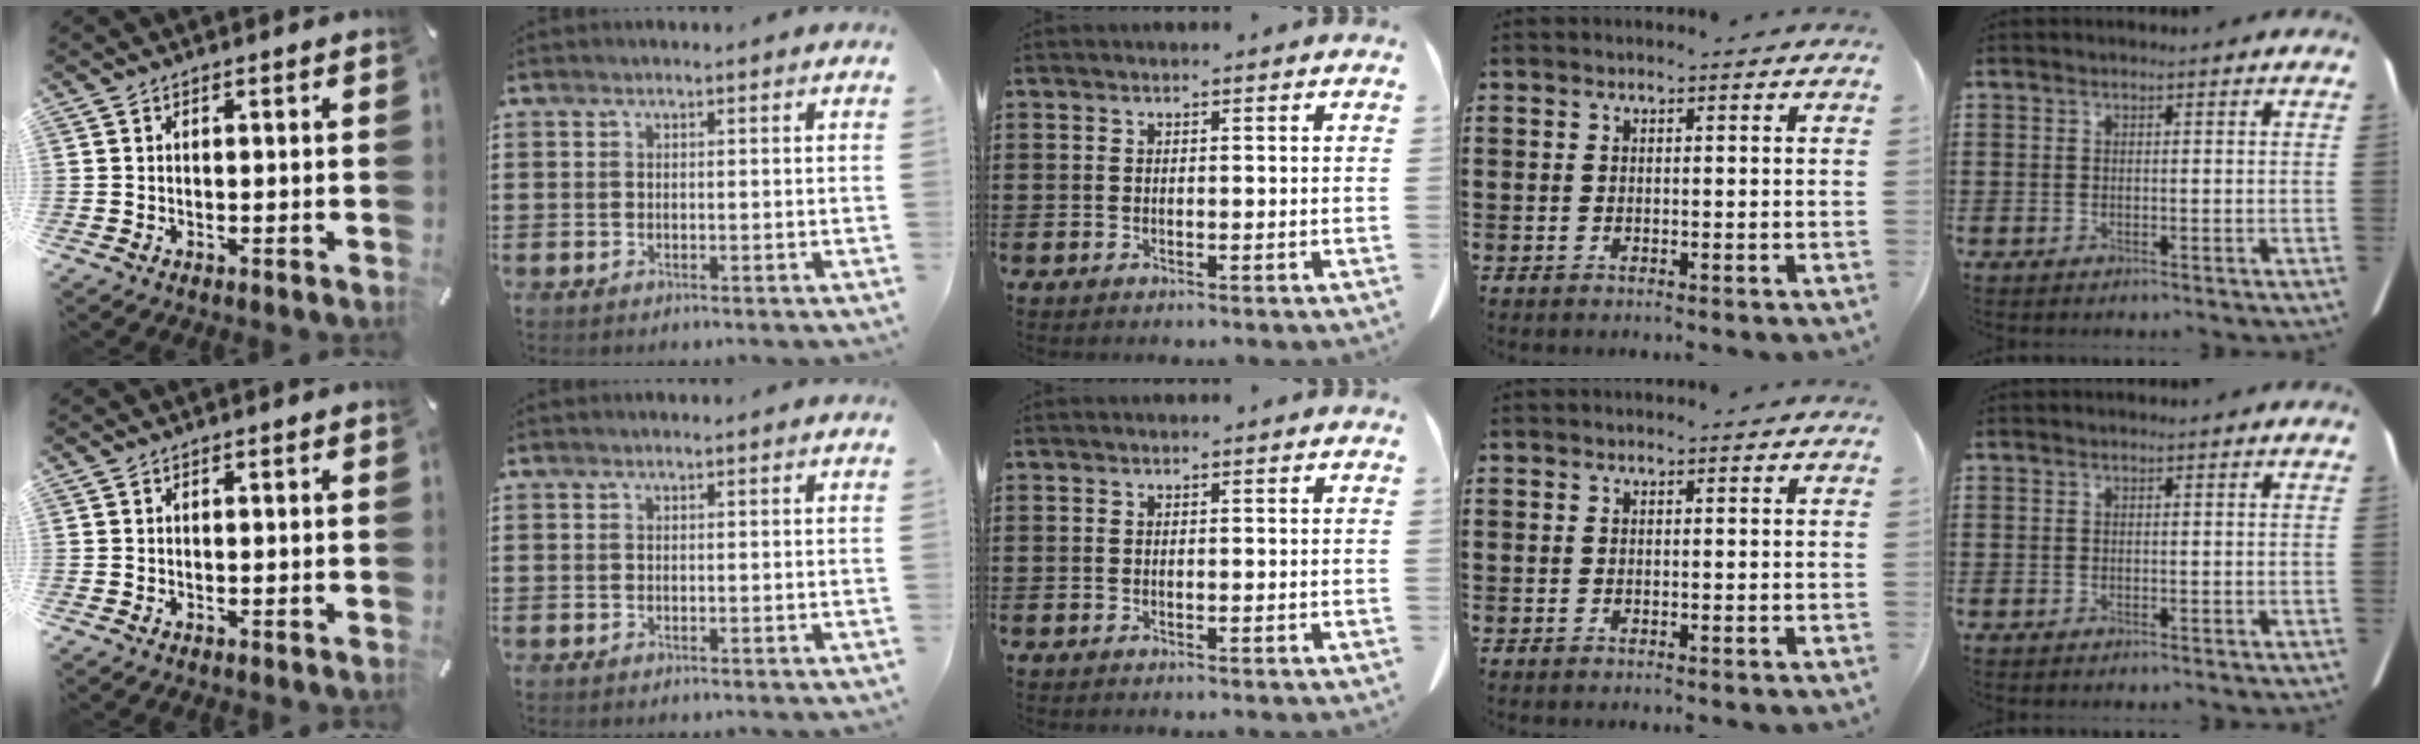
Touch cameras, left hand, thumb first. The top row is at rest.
{}